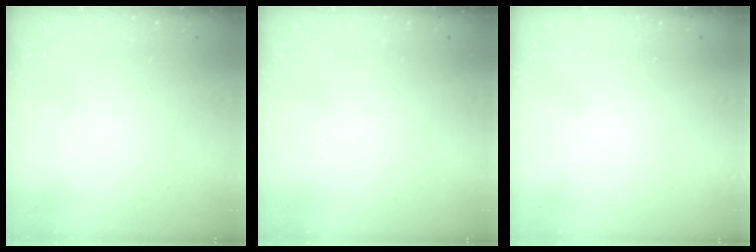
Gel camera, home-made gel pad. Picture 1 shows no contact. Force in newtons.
{"total": 1.8, "press": 1.8, "slide": 0.4}
{"total": 2.8, "press": 2.8, "slide": 0.4}